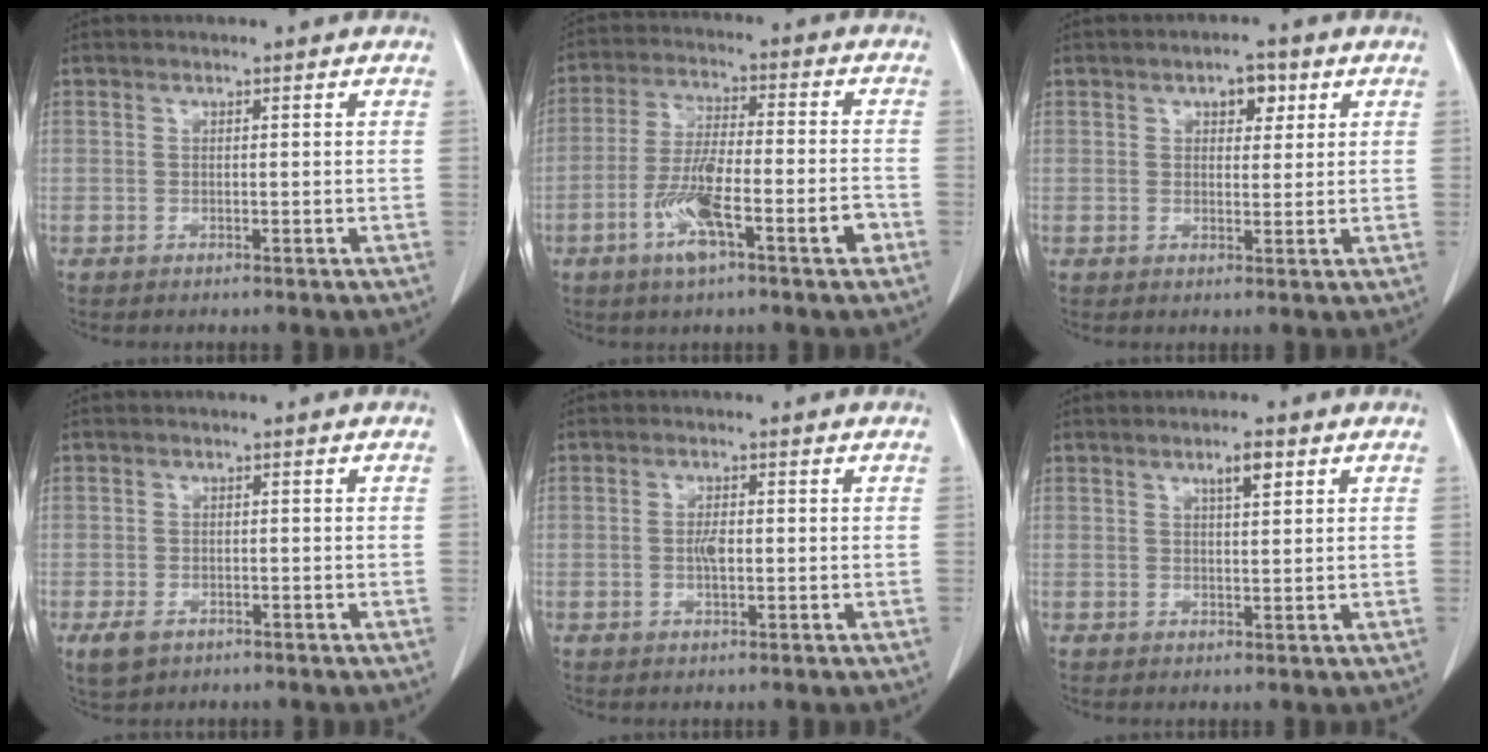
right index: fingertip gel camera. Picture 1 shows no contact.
{"total": 11.1, "force": [-4.9, 1.8, 9.7], "torque": [-0.179, 0.003, -0.085]}
{"total": 3.5, "force": [1.7, 1.8, 2.5], "torque": [-0.033, 0.007, 0.024]}
{"total": 3.0, "force": [-1.6, 2.0, 1.5], "torque": [-0.032, -0.003, -0.017]}
{"total": 2.4, "force": [-0.2, 0.8, 2.2], "torque": [-0.045, 0.001, -0.002]}
{"total": 2.8, "force": [1.5, 0.5, 2.3], "torque": [-0.040, 0.001, 0.025]}